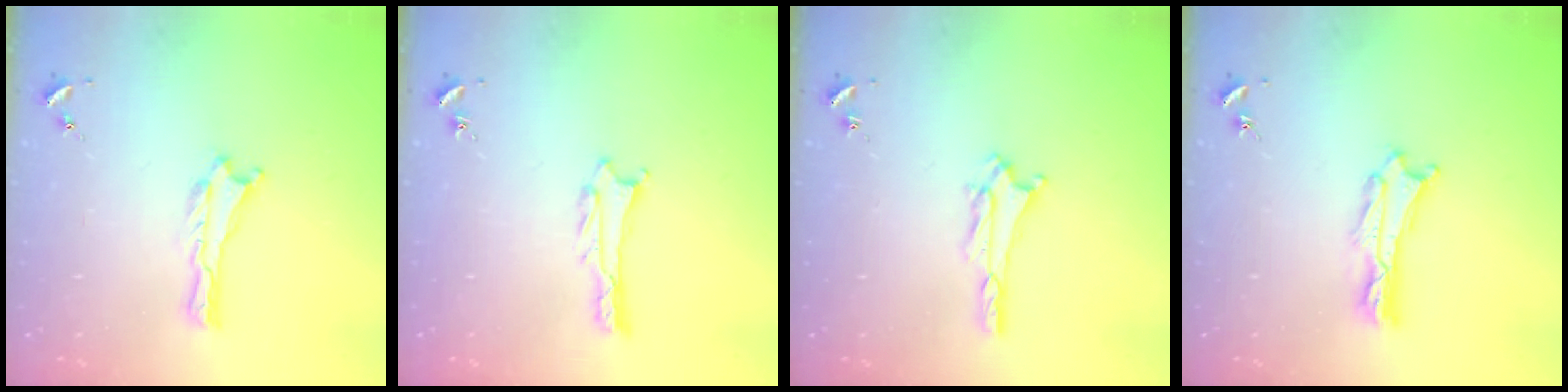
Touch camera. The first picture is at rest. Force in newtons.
{"total": 1.1, "press": 1.1, "slide": 0.1}
{"total": 2.4, "press": 2.4, "slide": 0.4}
{"total": 1.1, "press": 1.1, "slide": 0.2}